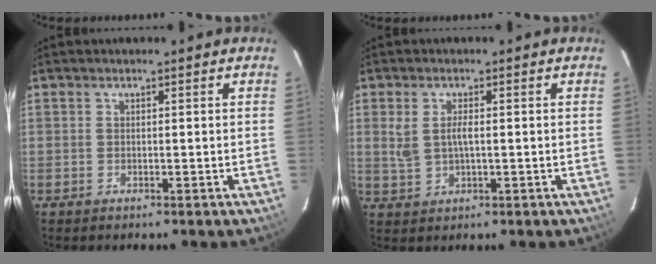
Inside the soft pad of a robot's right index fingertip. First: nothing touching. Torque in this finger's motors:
{"motor_torque": [0.08, 0.04, 0.11, 0.07]}